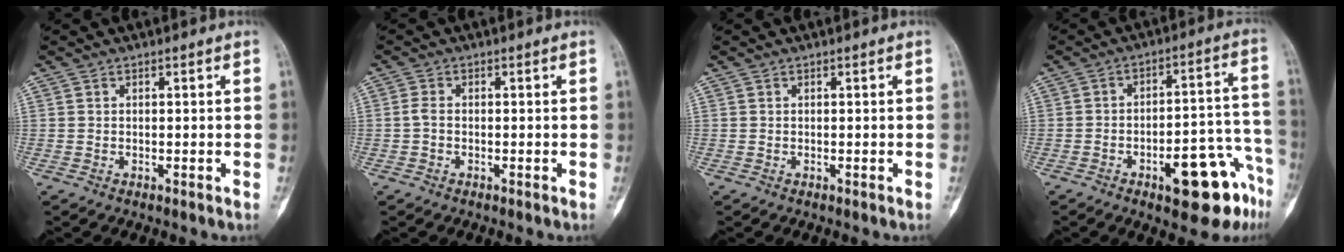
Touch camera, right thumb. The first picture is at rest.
{"total": 1.7, "force": [-0.3, 1.1, 1.2], "torque": [-0.026, 0.002, -0.011]}
{"total": 0.0}
{"total": 15.6, "force": [-8.5, 5.4, 11.9], "torque": [-0.102, 0.081, -0.106]}